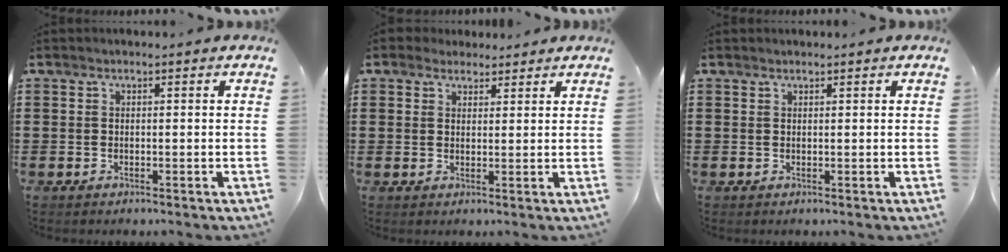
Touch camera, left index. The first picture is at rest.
{"total": 2.4, "force": [2.1, 1.1, 0.1], "torque": [-0.008, 0.007, 0.040]}
{"total": 0.6, "force": [0.5, 0.1, 0.2], "torque": [-0.005, -0.001, 0.011]}